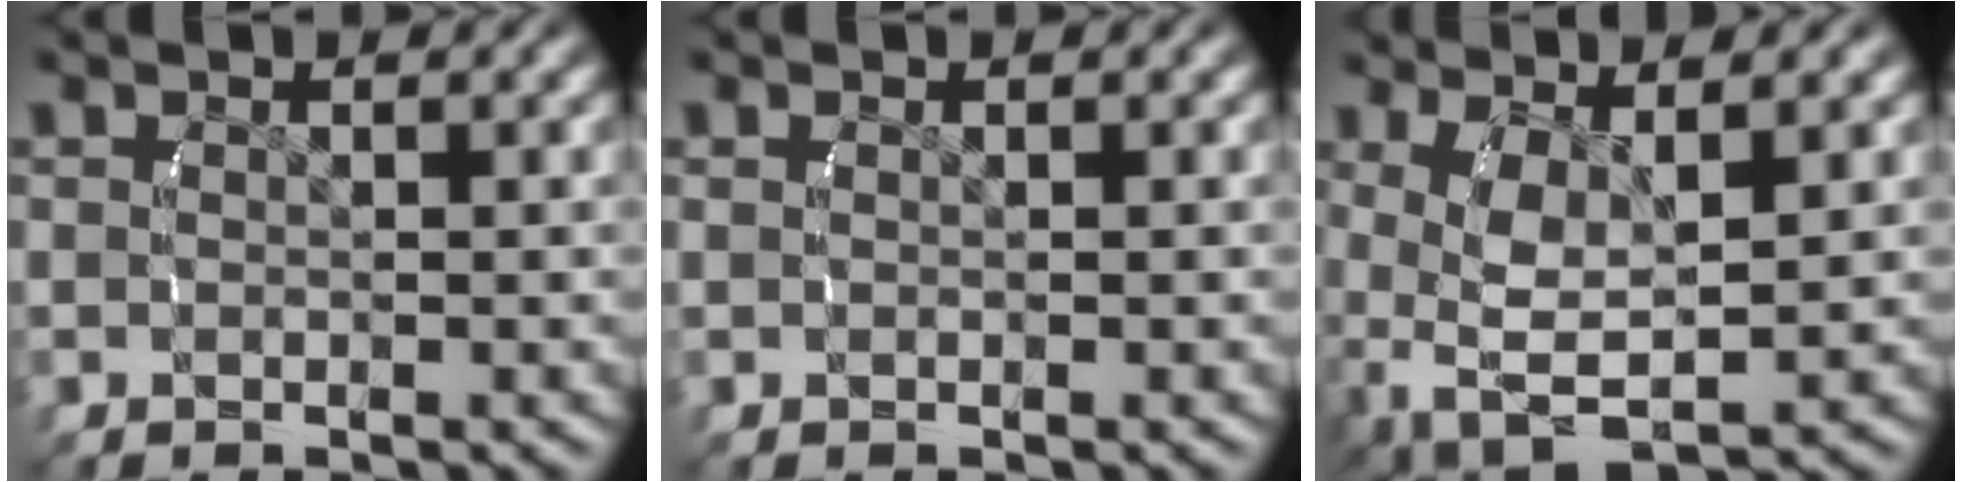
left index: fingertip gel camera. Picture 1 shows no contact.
{"total": 0.0}
{"total": 5.8, "force": [-1.0, 3.6, 4.4], "torque": [-0.121, -0.040, 0.009]}